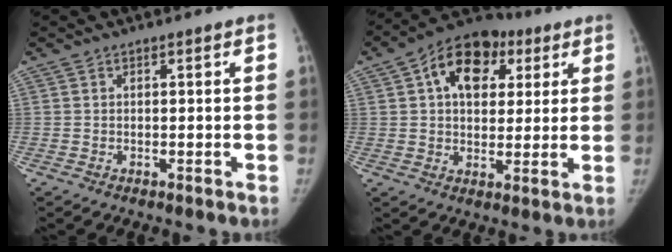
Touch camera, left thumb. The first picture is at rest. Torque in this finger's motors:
{"motor_torque": [-0.12, 0.49, 0.53, 0.51, 0.07]}